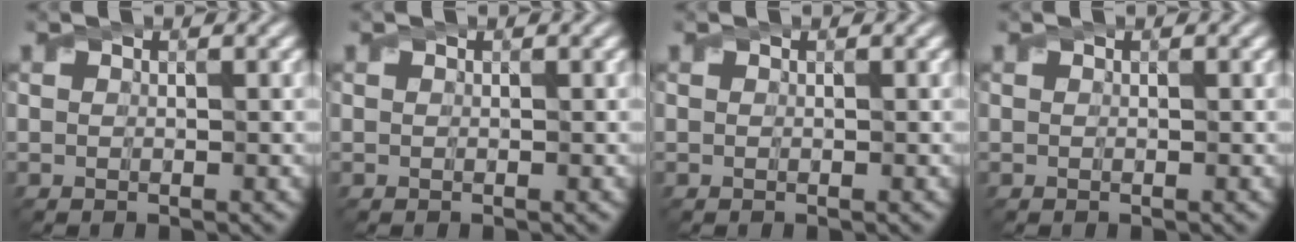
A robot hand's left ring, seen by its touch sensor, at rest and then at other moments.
{"total": 0.0}
{"total": 0.0}
{"total": 0.0}